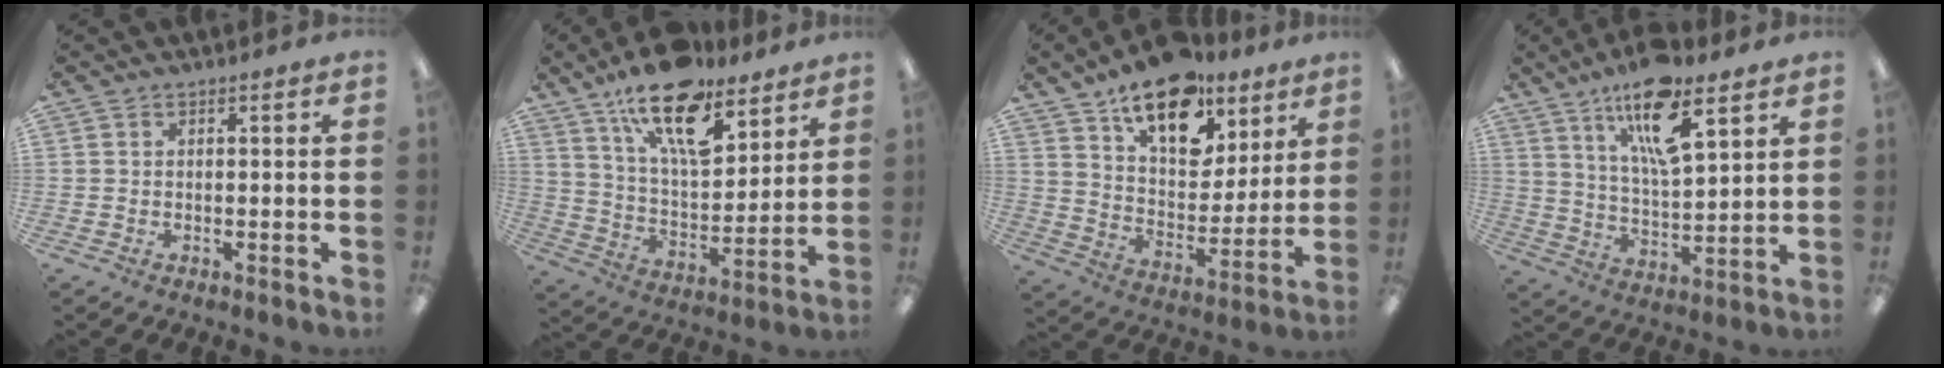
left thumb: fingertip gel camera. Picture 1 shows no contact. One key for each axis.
{"total": 18.6, "fx": 12.7, "fy": 7.7, "fz": 11.2, "tx": -0.188, "ty": -0.066, "tz": 0.220}
{"total": 18.1, "fx": 12.5, "fy": 9.5, "fz": 9.1, "tx": -0.143, "ty": -0.074, "tz": 0.220}
{"total": 16.0, "fx": 10.4, "fy": 5.2, "fz": 11.1, "tx": -0.188, "ty": -0.043, "tz": 0.172}